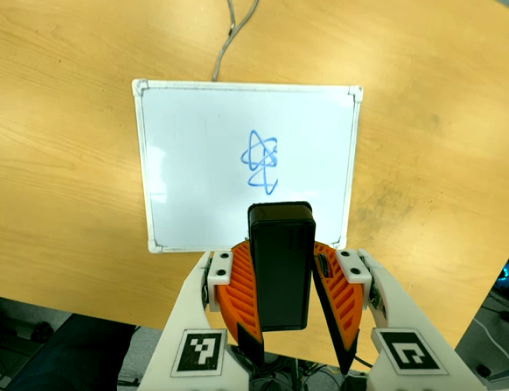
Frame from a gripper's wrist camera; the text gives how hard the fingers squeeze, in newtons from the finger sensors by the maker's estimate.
{"total": 7.9, "left": 8.5, "right": 7.2}